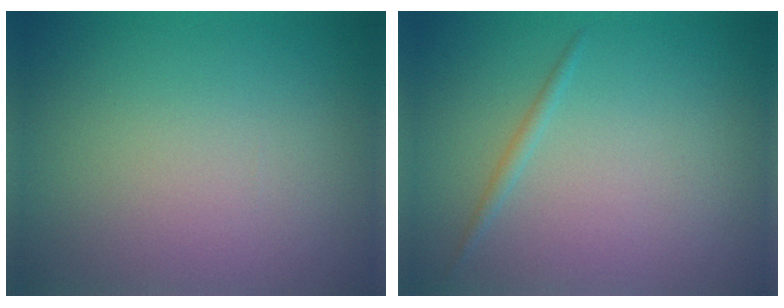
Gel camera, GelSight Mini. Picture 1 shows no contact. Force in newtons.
{"total": 0.9, "press": 0.9, "slide": 0.1}